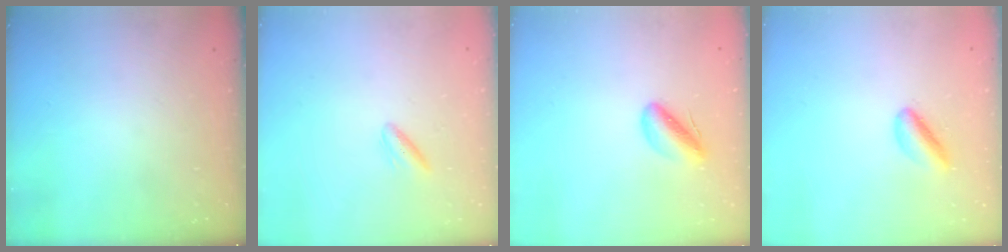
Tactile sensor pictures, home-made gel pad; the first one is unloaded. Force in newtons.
{"total": 3.3, "press": 3.1, "slide": 1.3}
{"total": 5.4, "press": 5.2, "slide": 1.4}
{"total": 4.7, "press": 4.7, "slide": 0.9}